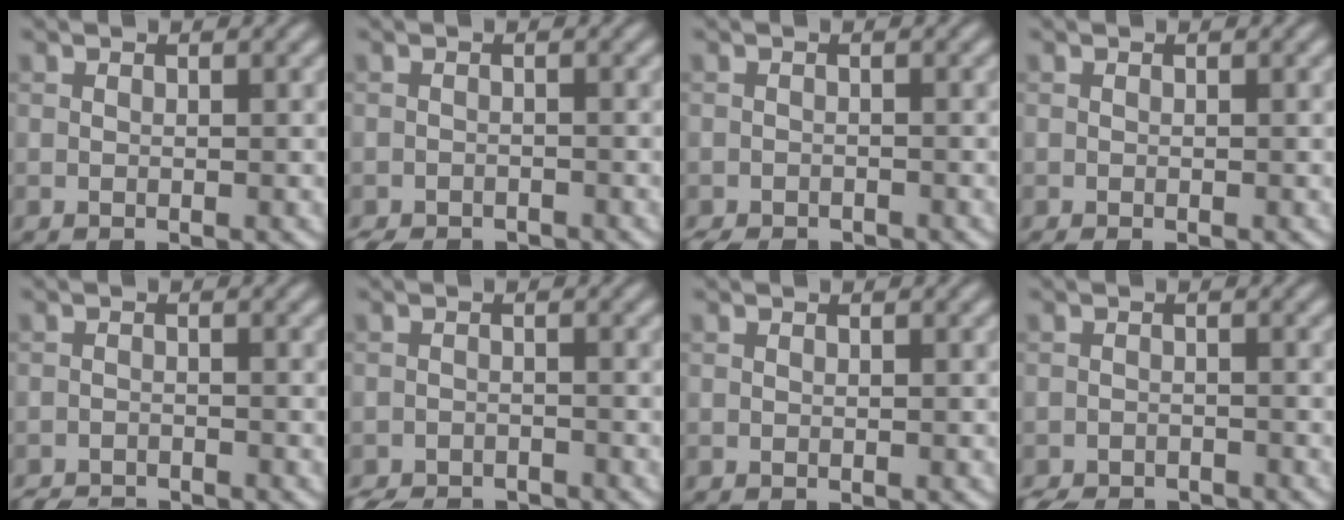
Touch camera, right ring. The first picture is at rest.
{"total": 2.8, "force": [-2.7, 0.7, 0.6], "torque": [-0.007, -0.008, -0.048]}
{"total": 2.5, "force": [-2.3, 0.6, 0.6], "torque": [-0.005, -0.006, -0.042]}
{"total": 0.7, "force": [-0.5, 0.1, 0.4], "torque": [-0.005, -0.001, -0.007]}
{"total": 2.3, "force": [-2.3, 0.4, 0.3], "torque": [-0.002, -0.006, -0.044]}
{"total": 4.2, "force": [-3.9, 1.1, 0.9], "torque": [-0.012, -0.013, -0.068]}
{"total": 0.0}
{"total": 3.8, "force": [-3.5, 1.0, 0.8], "torque": [-0.011, -0.011, -0.062]}